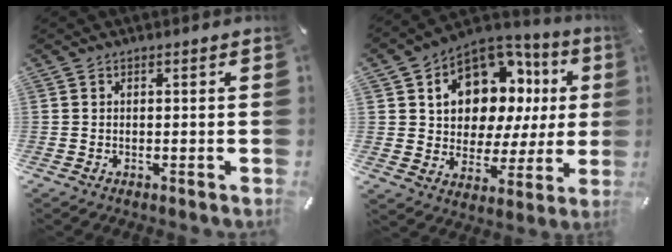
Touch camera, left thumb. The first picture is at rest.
{"total": 13.1, "force": [6.1, 9.9, 6.0], "torque": [-0.095, -0.056, 0.113]}